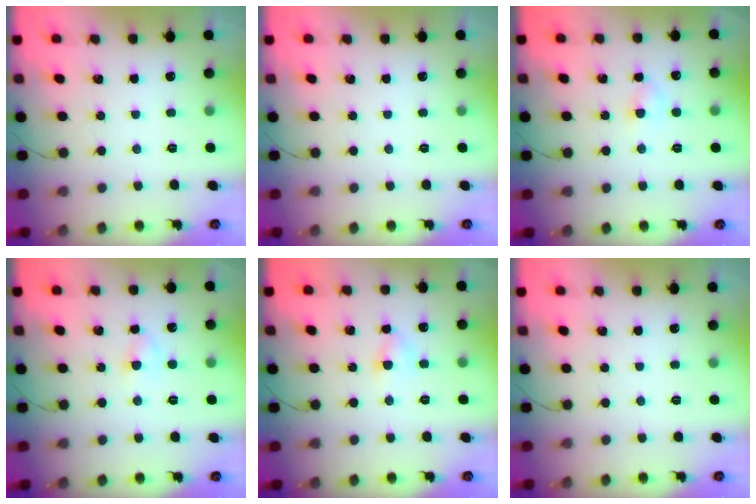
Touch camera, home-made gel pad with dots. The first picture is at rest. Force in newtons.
{"total": 0.0}
{"total": 2.6, "press": 2.4, "slide": 1.0}
{"total": 2.6, "press": 2.4, "slide": 1.0}
{"total": 4.4, "press": 4.3, "slide": 1.2}
{"total": 0.0}